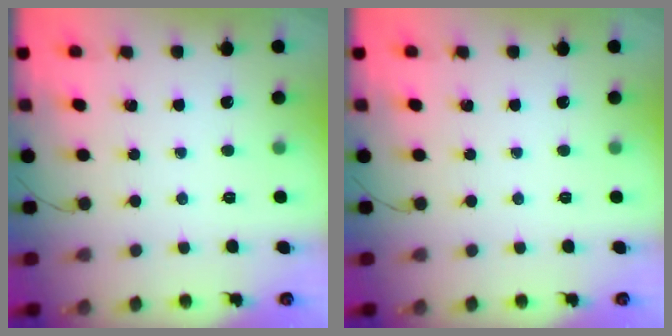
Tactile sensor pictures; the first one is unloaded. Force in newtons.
{"total": 0.0}